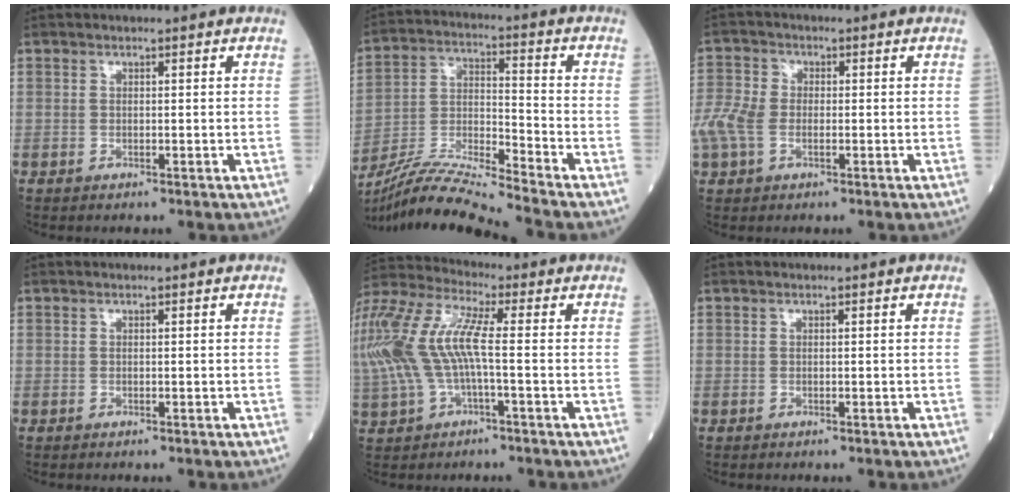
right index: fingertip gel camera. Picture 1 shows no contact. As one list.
[{"total": 11.3, "force": [-10.5, -1.9, 3.7], "torque": [-0.072, -0.006, -0.198]}, {"total": 6.4, "force": [-1.6, 3.8, 4.9], "torque": [-0.141, 0.011, -0.035]}, {"total": 0.0}, {"total": 15.8, "force": [-0.1, 4.8, 15.1], "torque": [-0.357, 0.025, -0.005]}, {"total": 0.0}]